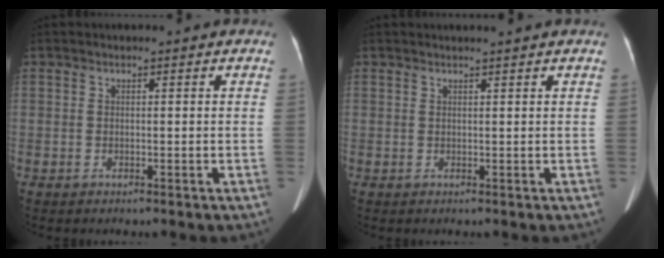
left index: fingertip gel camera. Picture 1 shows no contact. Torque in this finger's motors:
{"motor_torque": [-0.28, 0.06, -0.13, -0.02]}